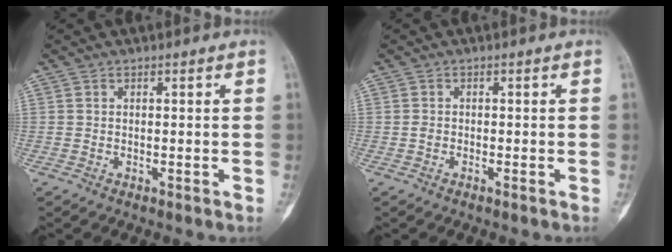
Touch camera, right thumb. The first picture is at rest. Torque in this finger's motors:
{"motor_torque": [0.18, 0.12, 0.03, -0.12, 0.04]}